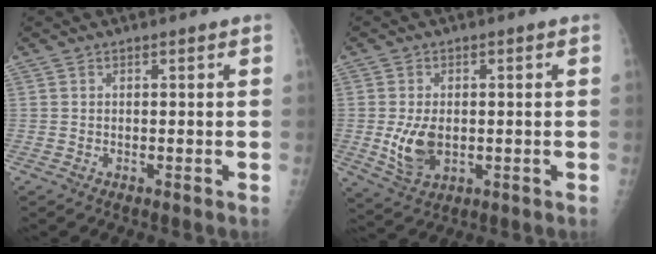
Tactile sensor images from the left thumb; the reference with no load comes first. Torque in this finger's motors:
{"motor_torque": [-0.39, 0.71, 0.73, -0.01, 0.10]}